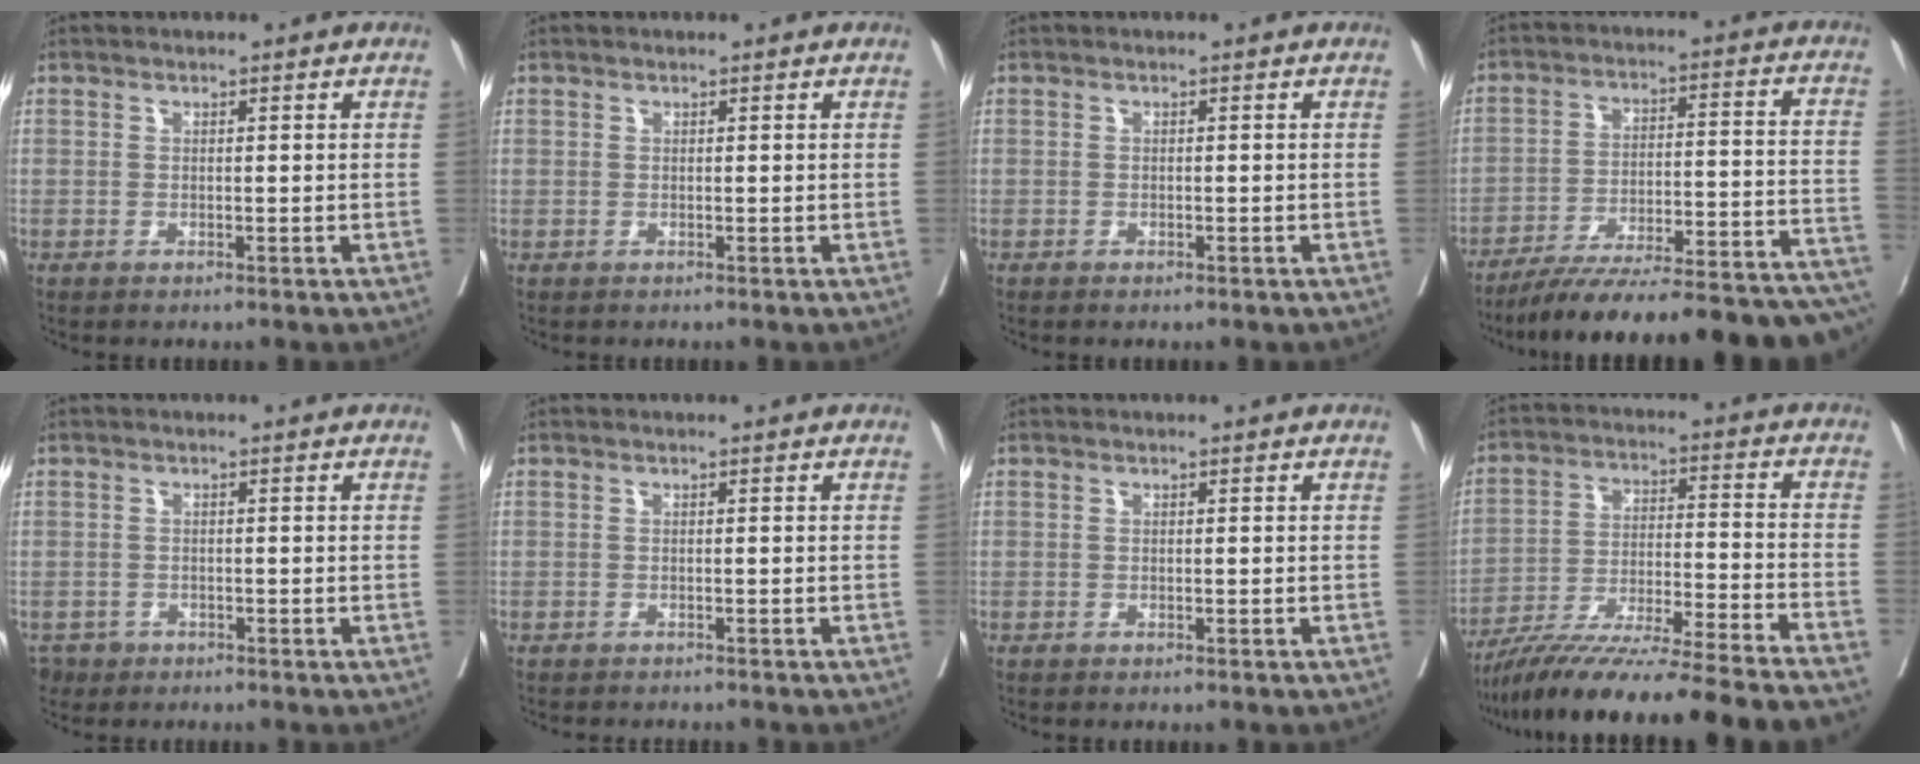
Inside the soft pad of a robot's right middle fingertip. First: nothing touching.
{"total": 0.0}
{"total": 1.1, "force": [-0.7, 0.5, 0.7], "torque": [-0.014, -0.003, -0.006]}
{"total": 28.3, "force": [-25.2, 1.9, 12.7], "torque": [-0.115, -0.007, -0.345]}
{"total": 2.6, "force": [-1.7, 1.9, 0.0], "torque": [0.000, 0.003, -0.030]}
{"total": 4.0, "force": [-3.6, 0.8, 1.6], "torque": [-0.023, -0.007, -0.047]}
{"total": 0.6, "force": [-0.4, 0.1, 0.4], "torque": [-0.012, -0.003, -0.003]}
{"total": 23.8, "force": [-20.7, -1.5, 11.5], "torque": [-0.165, -0.053, -0.328]}